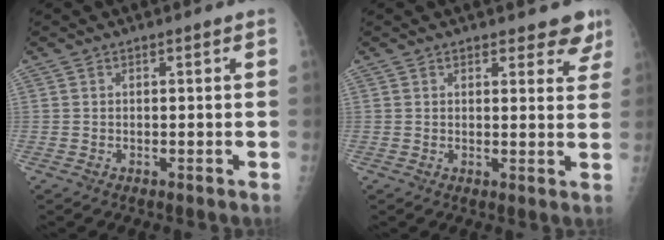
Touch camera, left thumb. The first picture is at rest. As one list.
[{"total": 5.4, "force": [4.5, 2.4, 1.8], "torque": [0.016, -0.024, 0.044]}]